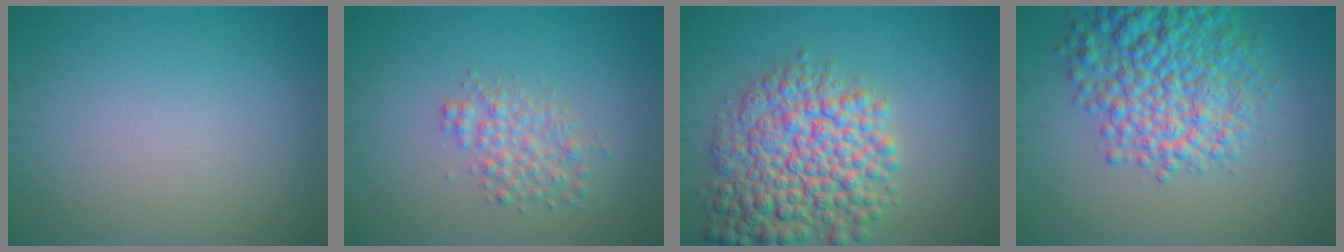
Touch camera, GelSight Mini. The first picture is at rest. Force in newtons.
{"total": 2.5, "press": 2.5, "slide": 0.1}
{"total": 8.7, "press": 8.7, "slide": 0.3}
{"total": 8.0, "press": 8.0, "slide": 0.3}